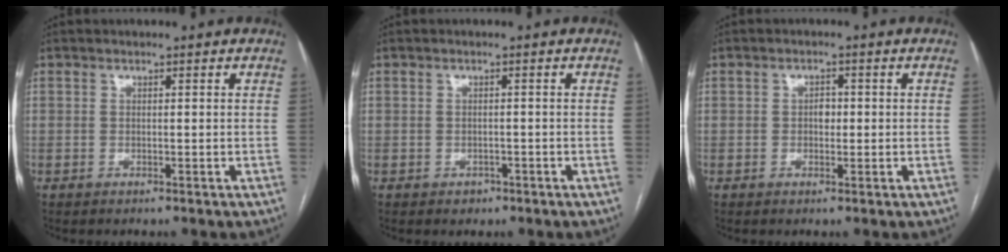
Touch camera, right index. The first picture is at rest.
{"total": 1.3, "force": [-0.8, 1.0, 0.3], "torque": [-0.005, 0.003, -0.008]}
{"total": 1.7, "force": [-0.1, 1.0, 1.4], "torque": [-0.020, 0.003, -0.002]}